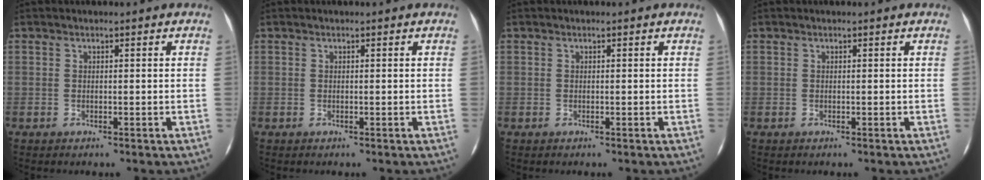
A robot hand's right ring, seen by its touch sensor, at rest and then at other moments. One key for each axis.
{"total": 0.0}
{"total": 0.0}
{"total": 0.0}